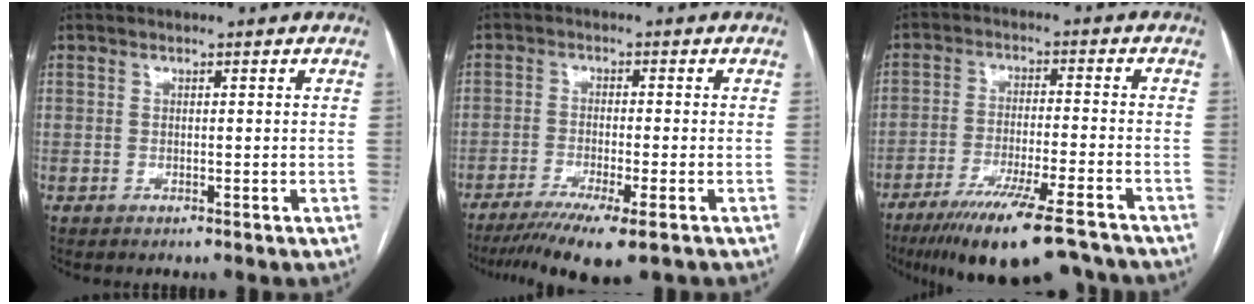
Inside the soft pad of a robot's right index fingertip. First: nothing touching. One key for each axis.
{"total": 10.7, "fx": -7.5, "fy": 0.7, "fz": 7.5, "tx": -0.119, "ty": -0.022, "tz": -0.118}
{"total": 16.6, "fx": -13.0, "fy": 2.1, "fz": 10.0, "tx": -0.149, "ty": -0.025, "tz": -0.205}